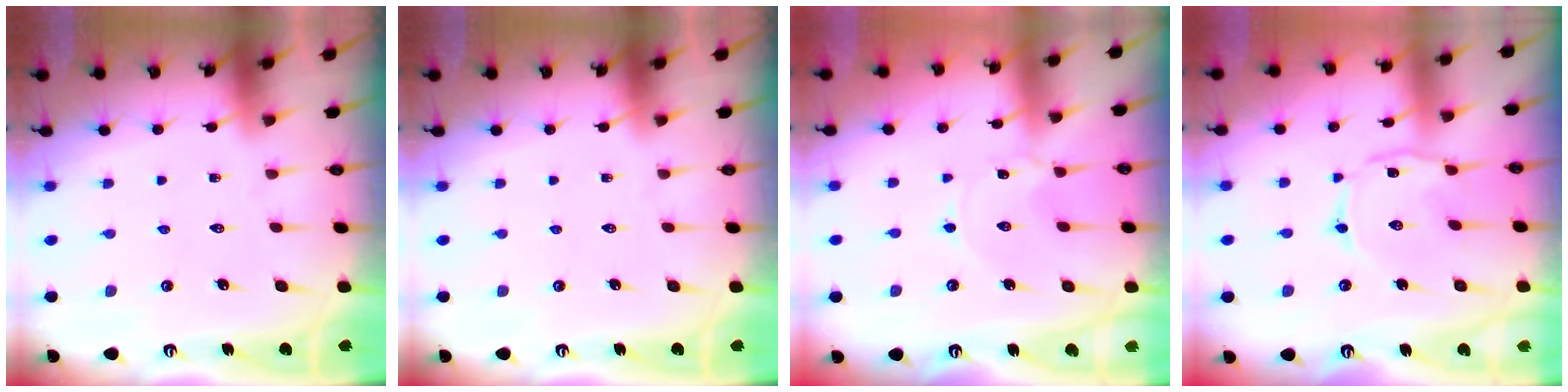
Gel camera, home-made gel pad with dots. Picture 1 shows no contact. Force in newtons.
{"total": 0.0}
{"total": 0.0}
{"total": 3.0, "press": 2.9, "slide": 0.4}